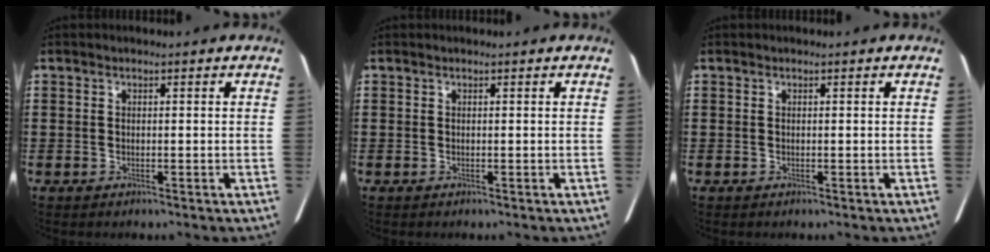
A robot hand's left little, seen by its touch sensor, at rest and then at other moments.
{"total": 0.0}
{"total": 0.0}